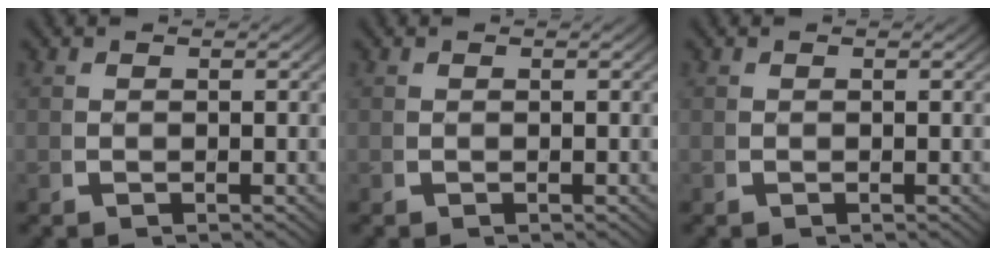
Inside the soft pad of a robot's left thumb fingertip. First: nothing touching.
{"total": 0.0}
{"total": 0.0}